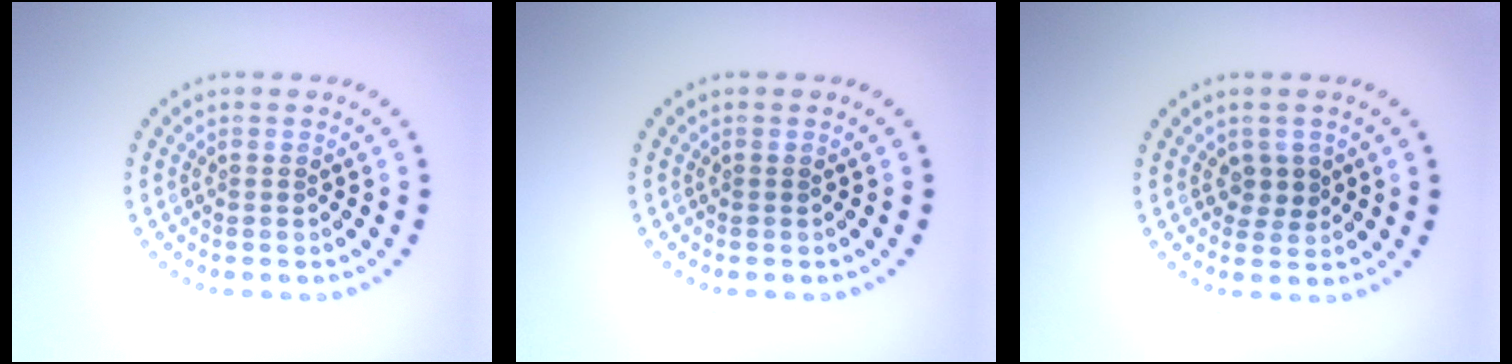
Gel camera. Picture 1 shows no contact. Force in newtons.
{"total": 0.0}
{"total": 1.6, "press": 1.4, "slide": 0.9}